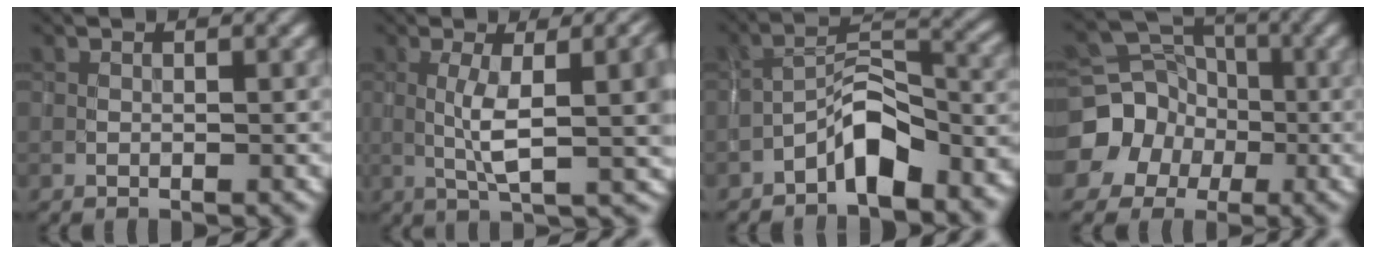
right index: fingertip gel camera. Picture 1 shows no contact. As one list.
[{"total": 8.4, "force": [0.4, 2.1, 8.1], "torque": [-0.142, 0.007, 0.002]}, {"total": 6.7, "force": [-4.1, 2.6, 4.6], "torque": [-0.073, 0.015, -0.079]}, {"total": 9.9, "force": [-2.8, 9.2, 2.3], "torque": [-0.049, -0.014, -0.065]}]